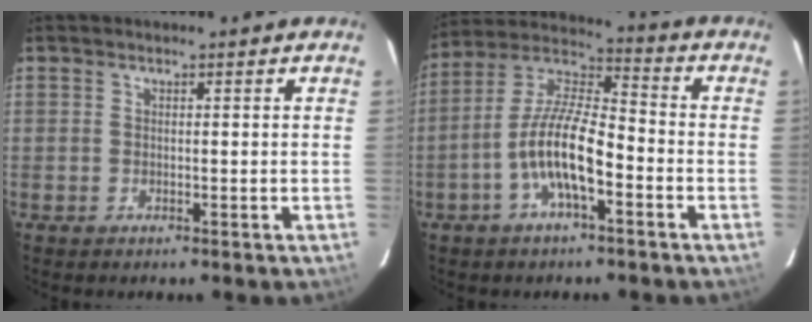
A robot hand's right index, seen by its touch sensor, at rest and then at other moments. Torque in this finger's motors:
{"motor_torque": [1.42, -0.71, 1.05, 0.21]}